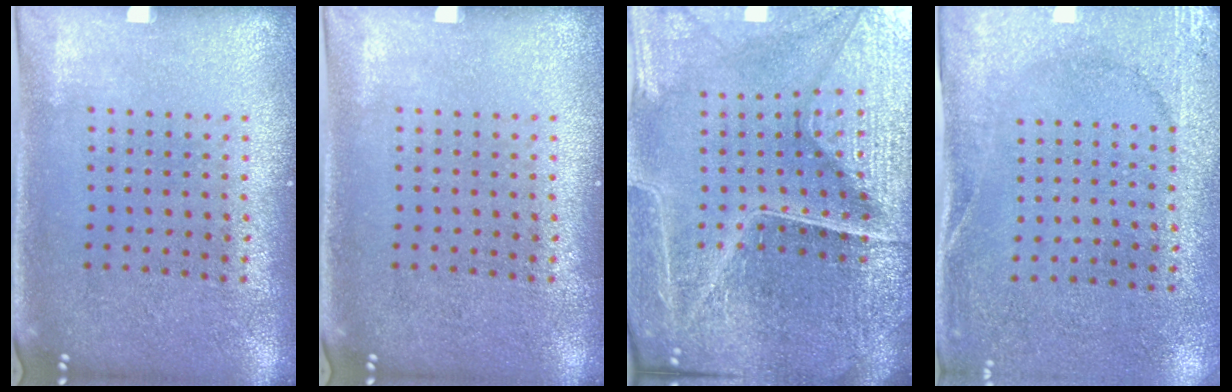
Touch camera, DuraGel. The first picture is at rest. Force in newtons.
{"total": 0.0}
{"total": 5.4, "press": 5.1, "slide": 1.8}
{"total": 2.7, "press": 2.3, "slide": 1.3}